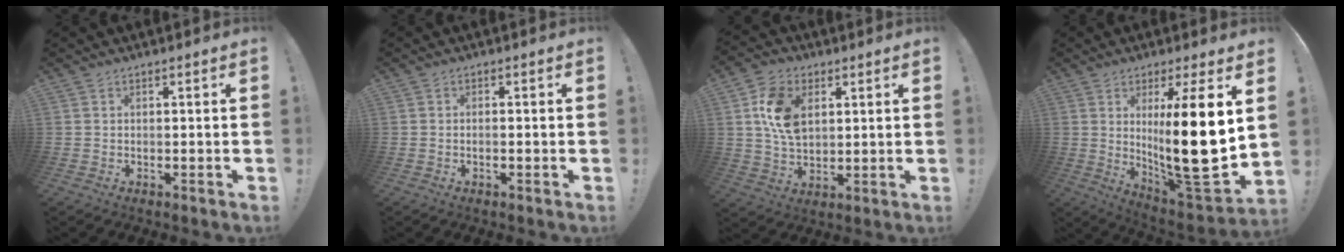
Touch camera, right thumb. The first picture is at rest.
{"total": 0.9, "force": [-0.8, 0.1, 0.5], "torque": [-0.018, 0.004, -0.012]}
{"total": 13.2, "force": [3.9, 9.1, 8.7], "torque": [-0.152, 0.009, 0.073]}
{"total": 20.8, "force": [3.5, 3.9, 20.1], "torque": [-0.320, -0.049, 0.051]}